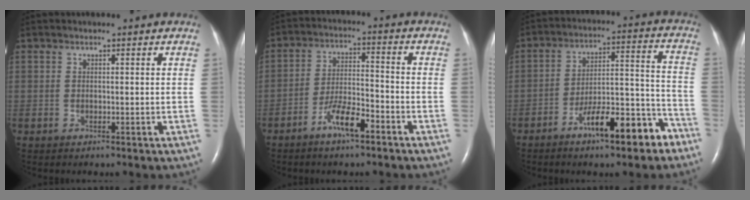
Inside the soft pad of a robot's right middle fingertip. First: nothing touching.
{"total": 6.7, "force": [-4.3, 1.3, 5.0], "torque": [-0.100, 0.002, -0.079]}
{"total": 12.5, "force": [-8.0, 2.9, 9.1], "torque": [-0.134, 0.023, -0.121]}